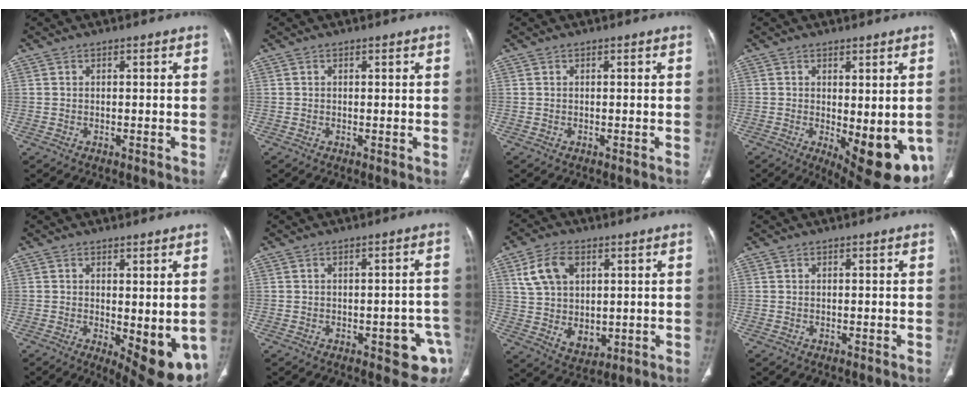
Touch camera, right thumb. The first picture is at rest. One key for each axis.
{"total": 0.6, "fx": 0.1, "fy": 0.1, "fz": 0.5, "tx": -0.013, "ty": -0.004, "tz": 0.001}
{"total": 0.0}
{"total": 13.8, "fx": -3.4, "fy": 5.2, "fz": 12.3, "tx": -0.136, "ty": -0.024, "tz": -0.028}
{"total": 11.0, "fx": -2.4, "fy": 4.1, "fz": 9.9, "tx": -0.112, "ty": -0.023, "tz": -0.018}
{"total": 7.9, "fx": -3.4, "fy": 3.5, "fz": 6.2, "tx": -0.048, "ty": 0.020, "tz": -0.035}
{"total": 11.7, "fx": 3.5, "fy": 8.2, "fz": 7.6, "tx": -0.117, "ty": -0.012, "tz": 0.078}
{"total": 0.0}